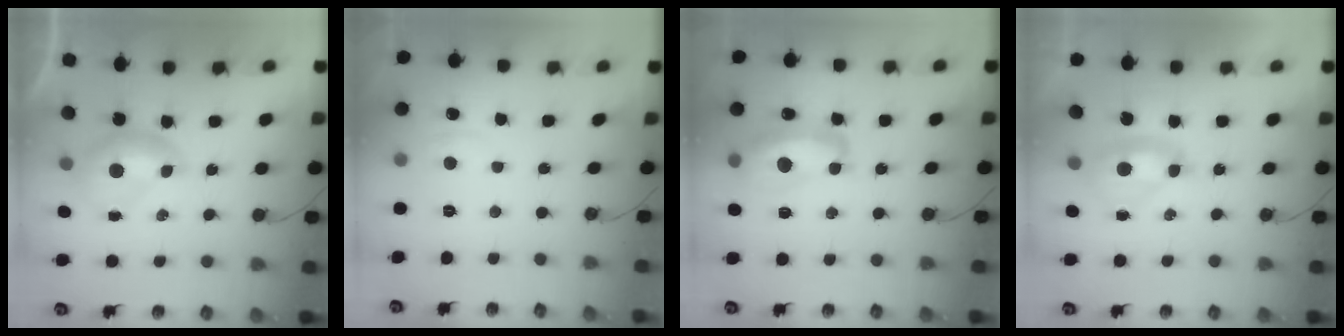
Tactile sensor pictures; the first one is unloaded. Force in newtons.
{"total": 1.5, "press": 1.3, "slide": 0.7}
{"total": 9.1, "press": 9.1, "slide": 0.7}
{"total": 2.4, "press": 2.3, "slide": 0.7}